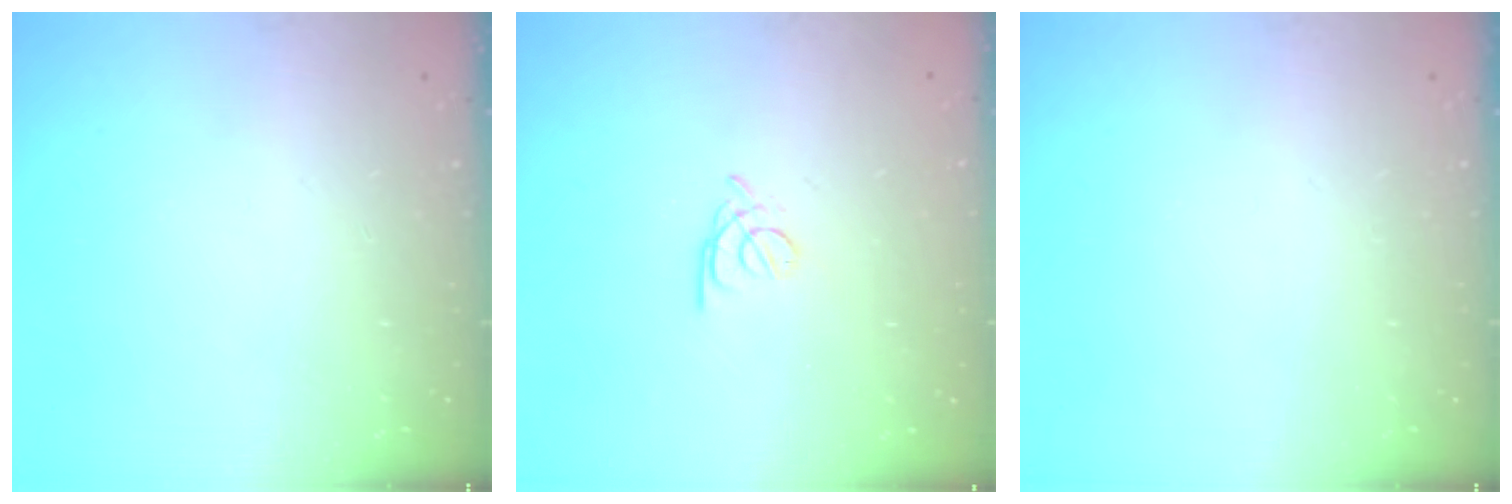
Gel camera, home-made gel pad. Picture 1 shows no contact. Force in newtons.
{"total": 1.8, "press": 1.7, "slide": 0.5}
{"total": 0.0}